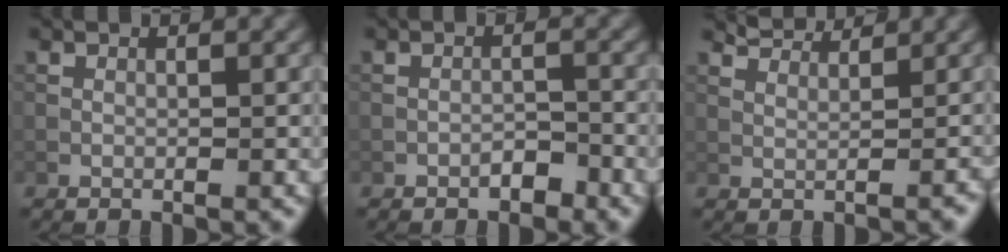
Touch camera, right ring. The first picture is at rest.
{"total": 1.5, "force": [-1.1, 0.6, 0.8], "torque": [-0.010, 0.005, -0.020]}
{"total": 3.0, "force": [2.7, 0.5, 1.2], "torque": [-0.029, 0.000, 0.043]}